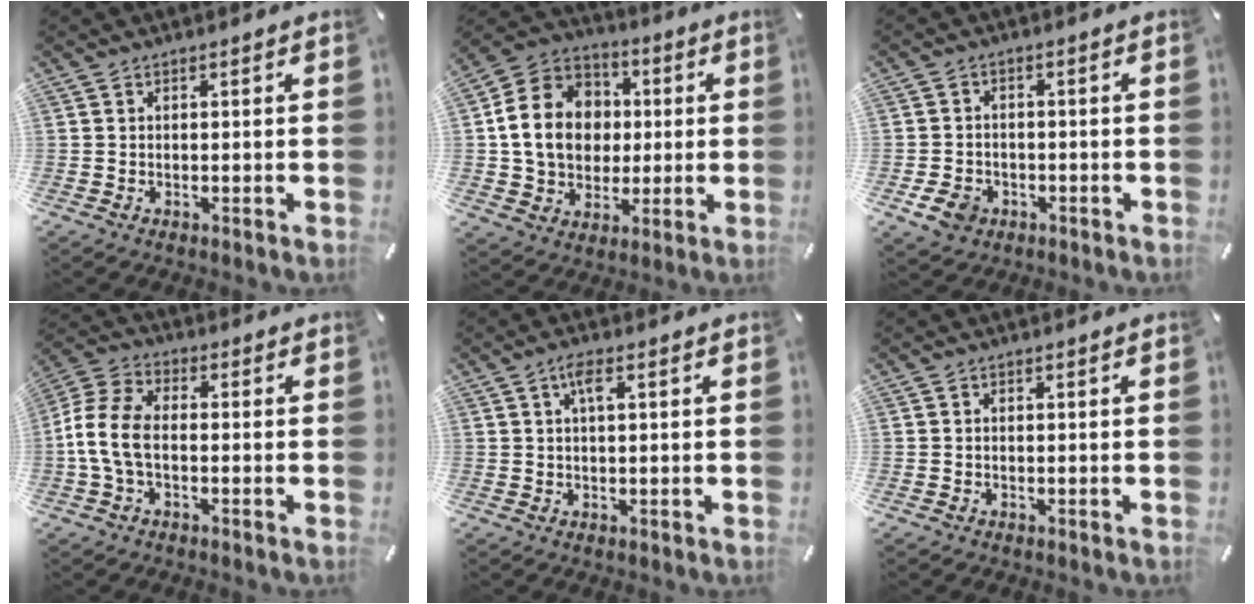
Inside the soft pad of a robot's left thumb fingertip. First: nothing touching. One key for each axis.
{"total": 16.1, "fx": 0.6, "fy": 14.0, "fz": 7.8, "tx": -0.160, "ty": 0.023, "tz": 0.016}
{"total": 5.5, "fx": -2.6, "fy": 4.4, "fz": 2.2, "tx": -0.045, "ty": 0.007, "tz": -0.050}
{"total": 9.0, "fx": -2.0, "fy": 5.4, "fz": 6.9, "tx": -0.152, "ty": 0.008, "tz": -0.036}
{"total": 3.1, "fx": 1.0, "fy": 0.9, "fz": 2.8, "tx": -0.059, "ty": 0.007, "tz": 0.014}
{"total": 0.5, "fx": -0.3, "fy": 0.4, "fz": 0.0, "tx": 0.002, "ty": 0.005, "tz": -0.008}